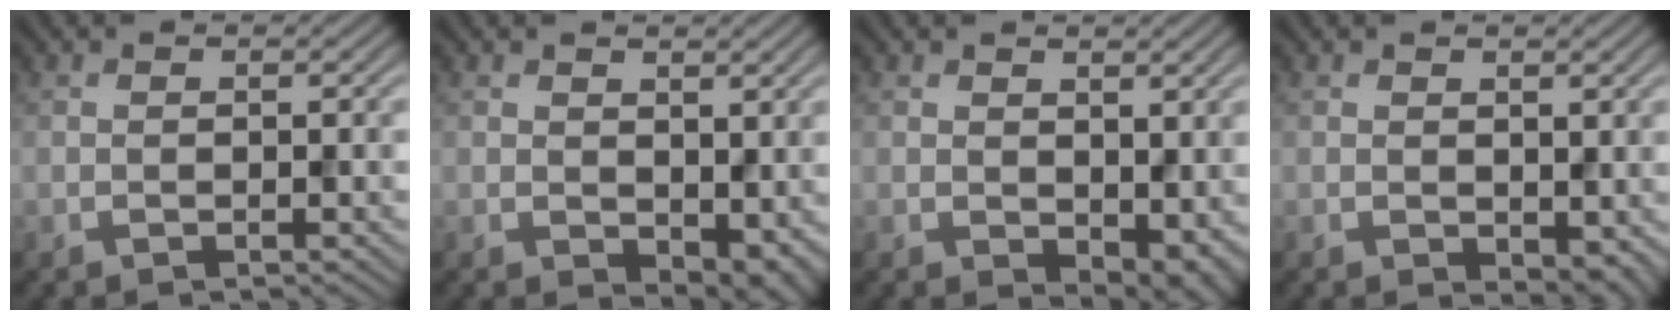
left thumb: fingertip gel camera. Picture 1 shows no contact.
{"total": 4.0, "force": [0.6, 2.6, 3.0], "torque": [-0.049, -0.015, 0.017]}
{"total": 4.5, "force": [0.5, 2.9, 3.4], "torque": [-0.055, -0.017, 0.017]}
{"total": 2.3, "force": [0.4, 1.5, 1.7], "torque": [-0.028, -0.008, 0.013]}